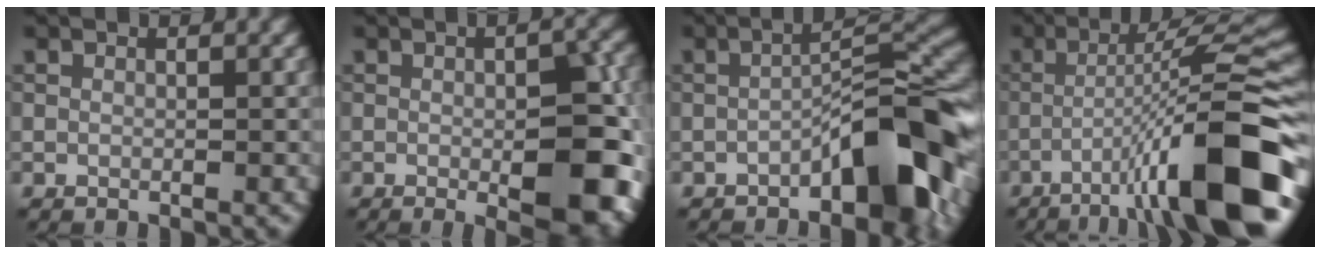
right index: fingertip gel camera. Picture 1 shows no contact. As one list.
[{"total": 9.7, "force": [-2.0, 3.0, 9.0], "torque": [-0.112, -0.006, -0.024]}, {"total": 7.5, "force": [-3.5, 2.1, 6.3], "torque": [-0.082, 0.026, -0.058]}, {"total": 12.6, "force": [-5.7, 1.8, 11.1], "torque": [-0.152, 0.020, -0.090]}]